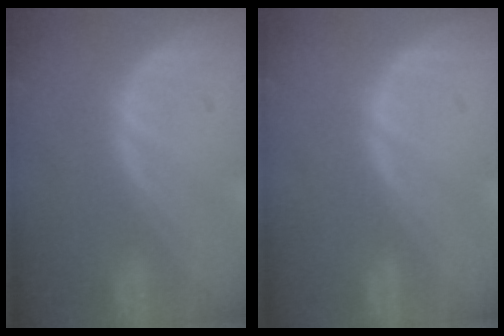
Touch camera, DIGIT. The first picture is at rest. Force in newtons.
{"total": 0.0}